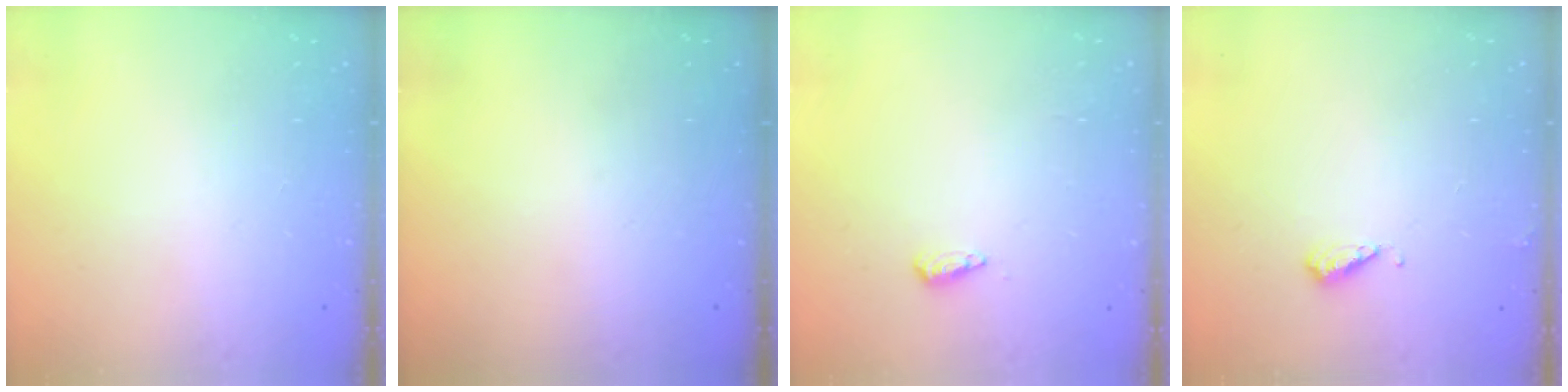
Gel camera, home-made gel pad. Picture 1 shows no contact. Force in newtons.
{"total": 0.0}
{"total": 5.3, "press": 5.2, "slide": 1.1}
{"total": 4.5, "press": 4.4, "slide": 0.8}